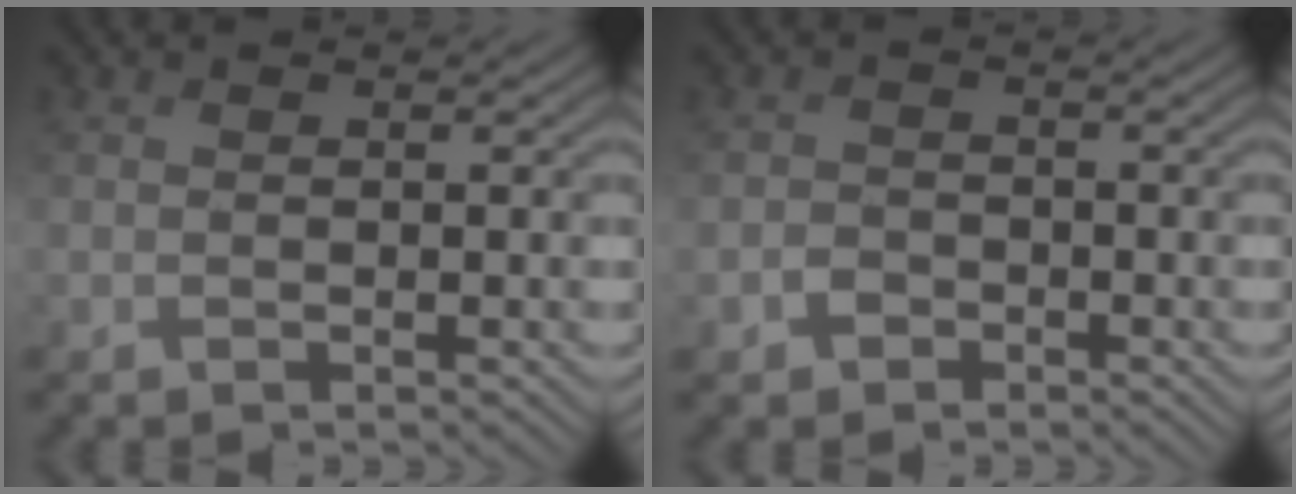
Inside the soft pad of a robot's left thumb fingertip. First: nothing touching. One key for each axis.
{"total": 2.0, "fx": -1.2, "fy": 1.5, "fz": 0.5, "tx": -0.007, "ty": 0.001, "tz": -0.028}